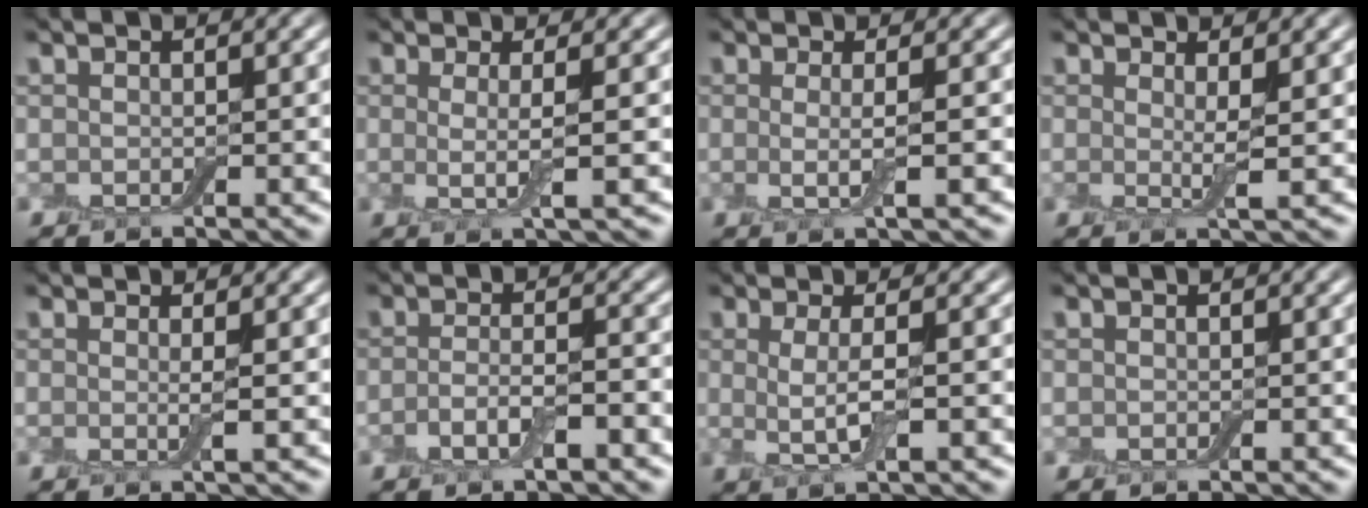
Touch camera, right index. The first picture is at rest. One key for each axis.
{"total": 3.0, "fx": 0.1, "fy": 0.7, "fz": 3.0, "tx": -0.052, "ty": -0.010, "tz": -0.001}
{"total": 2.8, "fx": -0.1, "fy": 0.7, "fz": 2.8, "tx": -0.047, "ty": -0.010, "tz": -0.005}
{"total": 1.9, "fx": 0.5, "fy": 0.2, "fz": 1.8, "tx": -0.034, "ty": -0.010, "tz": 0.006}
{"total": 1.4, "fx": 0.1, "fy": 0.2, "fz": 1.4, "tx": -0.023, "ty": -0.005, "tz": -0.004}
{"total": 3.1, "fx": -1.4, "fy": 1.0, "fz": 2.6, "tx": -0.054, "ty": 0.002, "tz": -0.031}
{"total": 2.8, "fx": 0.1, "fy": 0.6, "fz": 2.8, "tx": -0.060, "ty": -0.008, "tz": 0.001}
{"total": 0.0}